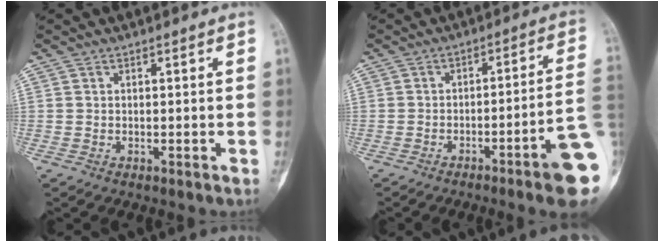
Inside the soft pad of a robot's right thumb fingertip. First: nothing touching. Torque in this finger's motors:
{"motor_torque": [2.74, 2.23, 1.27, -1.49, 0.08]}